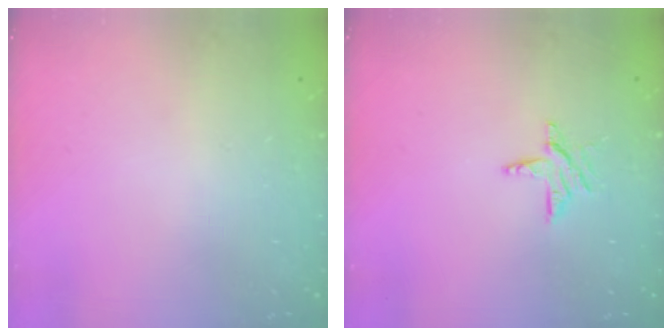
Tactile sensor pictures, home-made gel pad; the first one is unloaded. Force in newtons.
{"total": 6.6, "press": 6.6, "slide": 0.6}